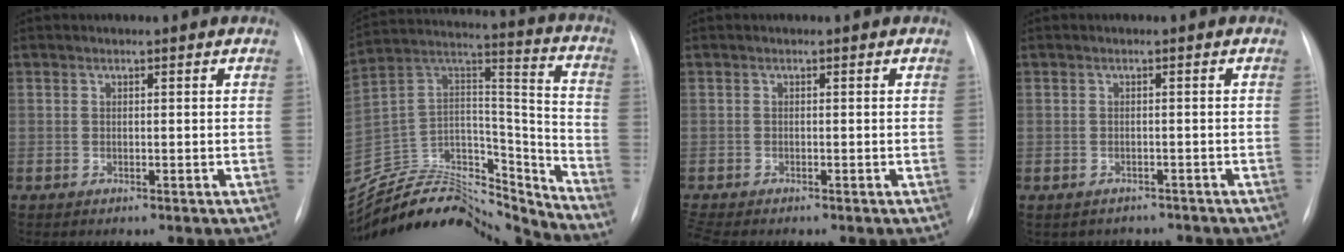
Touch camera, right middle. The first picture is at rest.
{"total": 24.0, "force": [-22.6, 5.8, 5.8], "torque": [-0.137, 0.038, -0.372]}
{"total": 2.1, "force": [-1.9, 0.4, 0.8], "torque": [-0.018, -0.006, -0.032]}
{"total": 4.5, "force": [-3.9, 2.2, 0.0], "torque": [0.003, 0.012, -0.043]}